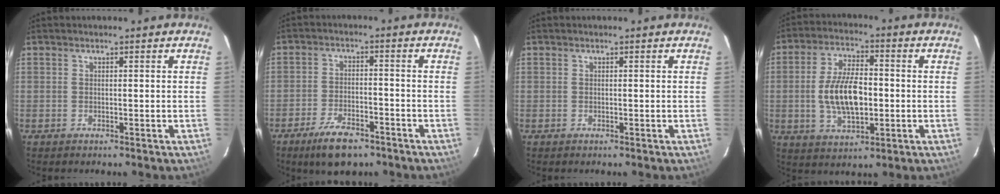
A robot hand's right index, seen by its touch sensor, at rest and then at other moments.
{"total": 9.2, "force": [-6.5, 3.6, 5.3], "torque": [-0.122, -0.007, -0.108]}
{"total": 0.0}
{"total": 11.7, "force": [-1.2, 5.7, 10.1], "torque": [-0.199, 0.002, -0.019]}